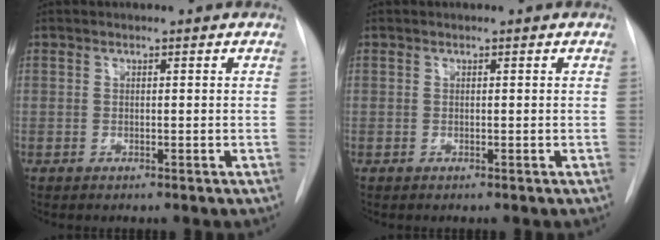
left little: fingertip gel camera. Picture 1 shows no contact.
{"total": 0.0}